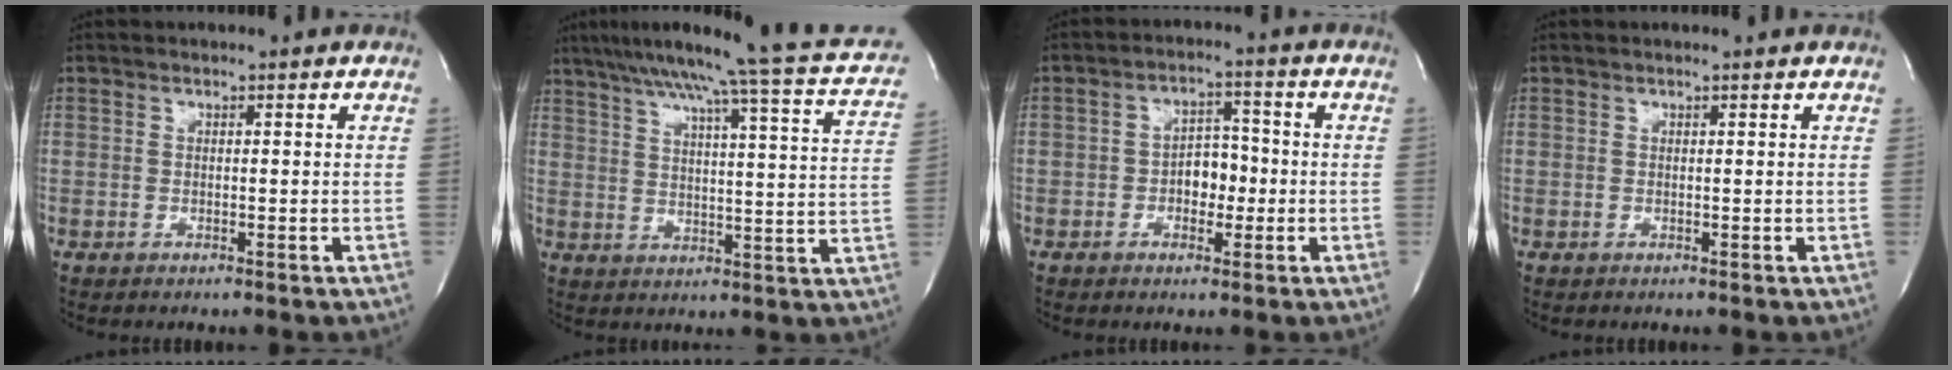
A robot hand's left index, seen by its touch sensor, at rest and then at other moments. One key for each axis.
{"total": 23.3, "fx": 19.0, "fy": 0.1, "fz": 13.5, "tx": -0.211, "ty": -0.011, "tz": 0.237}
{"total": 4.8, "fx": -1.4, "fy": 3.0, "fz": 3.5, "tx": -0.052, "ty": 0.011, "tz": -0.025}
{"total": 0.5, "fx": 0.4, "fy": -0.1, "fz": 0.2, "tx": -0.005, "ty": 0.001, "tz": 0.010}